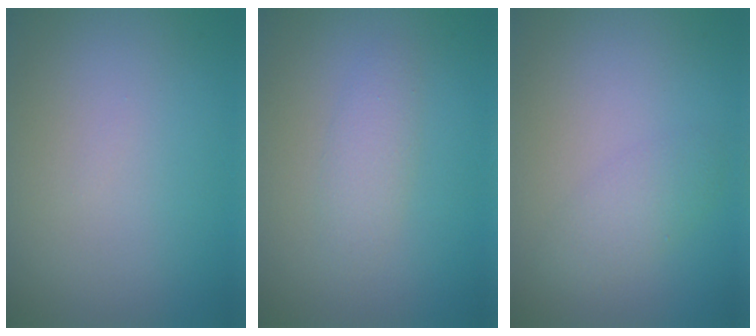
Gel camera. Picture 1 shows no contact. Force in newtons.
{"total": 1.8, "press": 1.8, "slide": 0.1}
{"total": 2.1, "press": 2.1, "slide": 0.1}